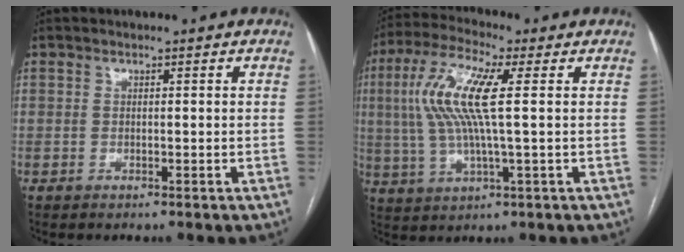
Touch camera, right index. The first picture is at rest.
{"total": 11.5, "force": [1.9, 1.6, 11.2], "torque": [-0.248, 0.016, 0.032]}